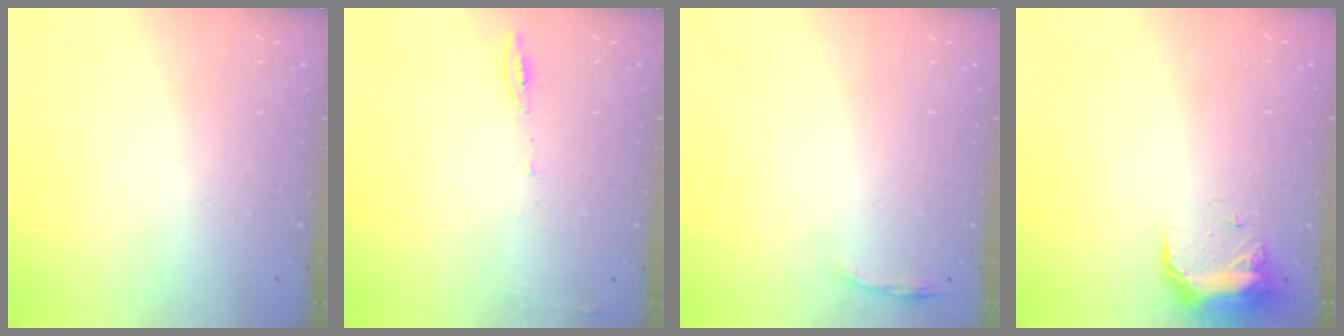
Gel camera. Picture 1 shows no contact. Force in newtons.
{"total": 5.8, "press": 5.7, "slide": 0.9}
{"total": 3.6, "press": 3.5, "slide": 0.7}
{"total": 11.4, "press": 9.6, "slide": 6.1}